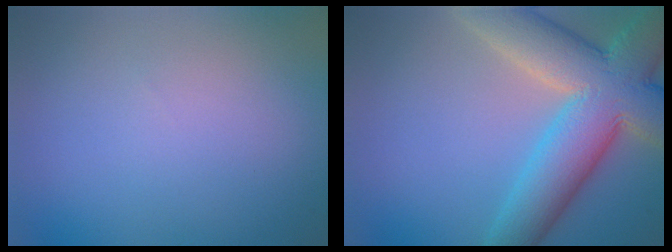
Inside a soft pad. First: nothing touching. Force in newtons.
{"total": 10.7, "press": 10.7, "slide": 0.7}